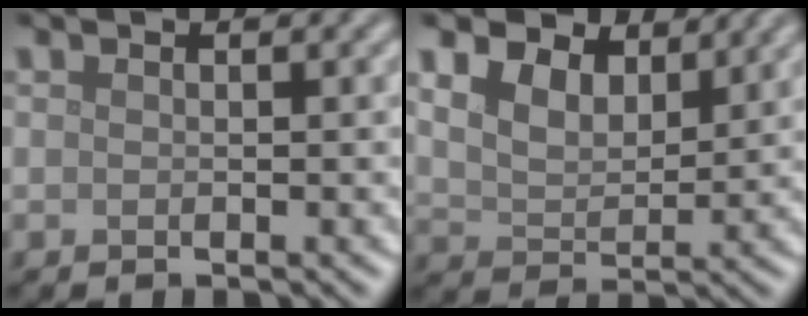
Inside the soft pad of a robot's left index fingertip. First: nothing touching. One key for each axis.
{"total": 6.1, "fx": 4.0, "fy": 3.3, "fz": 3.2, "tx": -0.077, "ty": 0.004, "tz": 0.055}